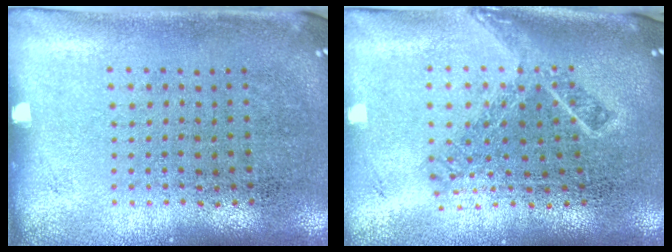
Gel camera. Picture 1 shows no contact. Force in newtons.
{"total": 1.9, "press": 1.3, "slide": 1.4}